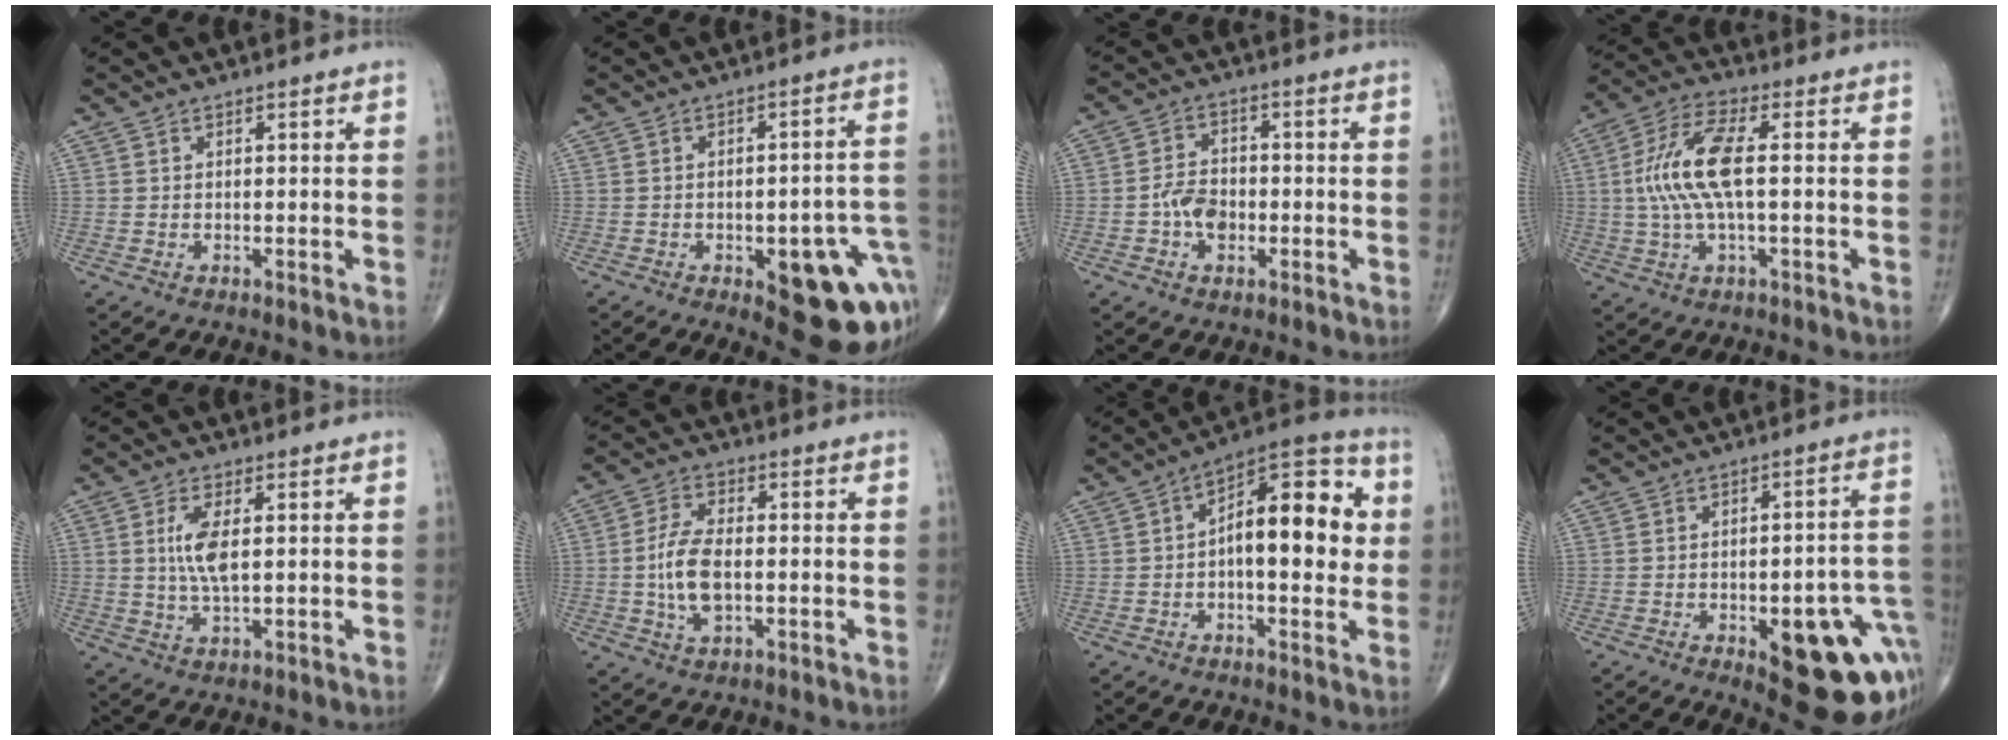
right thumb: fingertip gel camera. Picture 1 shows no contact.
{"total": 17.5, "force": [-6.2, 7.1, 14.8], "torque": [-0.115, 0.035, -0.054]}
{"total": 5.7, "force": [-1.5, 4.0, 3.7], "torque": [-0.049, 0.016, -0.032]}
{"total": 11.8, "force": [0.6, 4.0, 11.1], "torque": [-0.248, 0.022, 0.009]}
{"total": 6.3, "force": [1.1, 2.3, 5.7], "torque": [-0.121, -0.004, 0.023]}
{"total": 8.3, "force": [-0.9, 4.2, 7.1], "torque": [-0.143, 0.007, -0.018]}
{"total": 16.1, "force": [1.0, 7.4, 14.3], "torque": [-0.181, 0.033, 0.008]}
{"total": 20.4, "force": [-7.0, 7.7, 17.6], "torque": [-0.152, 0.029, -0.065]}